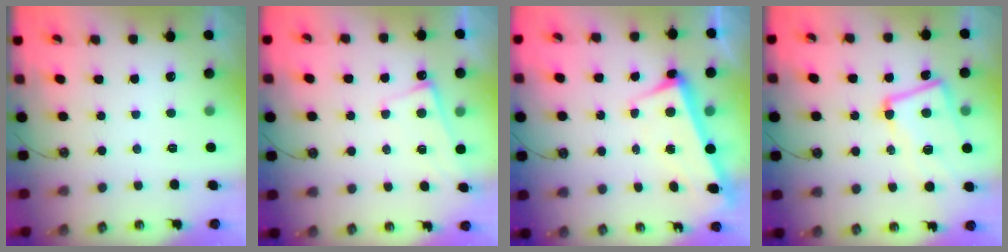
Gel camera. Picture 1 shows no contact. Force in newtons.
{"total": 2.2, "press": 2.1, "slide": 0.4}
{"total": 1.9, "press": 1.6, "slide": 0.9}
{"total": 6.8, "press": 6.5, "slide": 1.9}